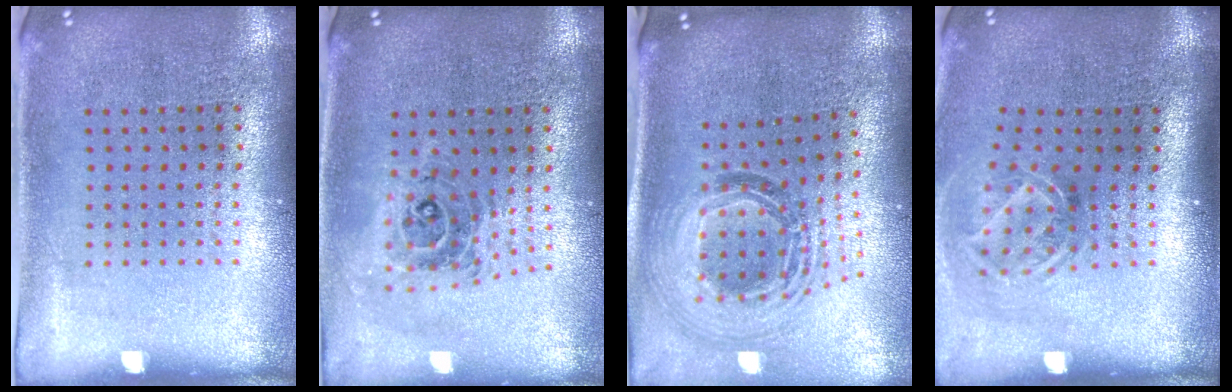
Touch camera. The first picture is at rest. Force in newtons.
{"total": 0.9, "press": 0.8, "slide": 0.2}
{"total": 1.7, "press": 1.5, "slide": 0.9}
{"total": 1.9, "press": 1.3, "slide": 1.4}